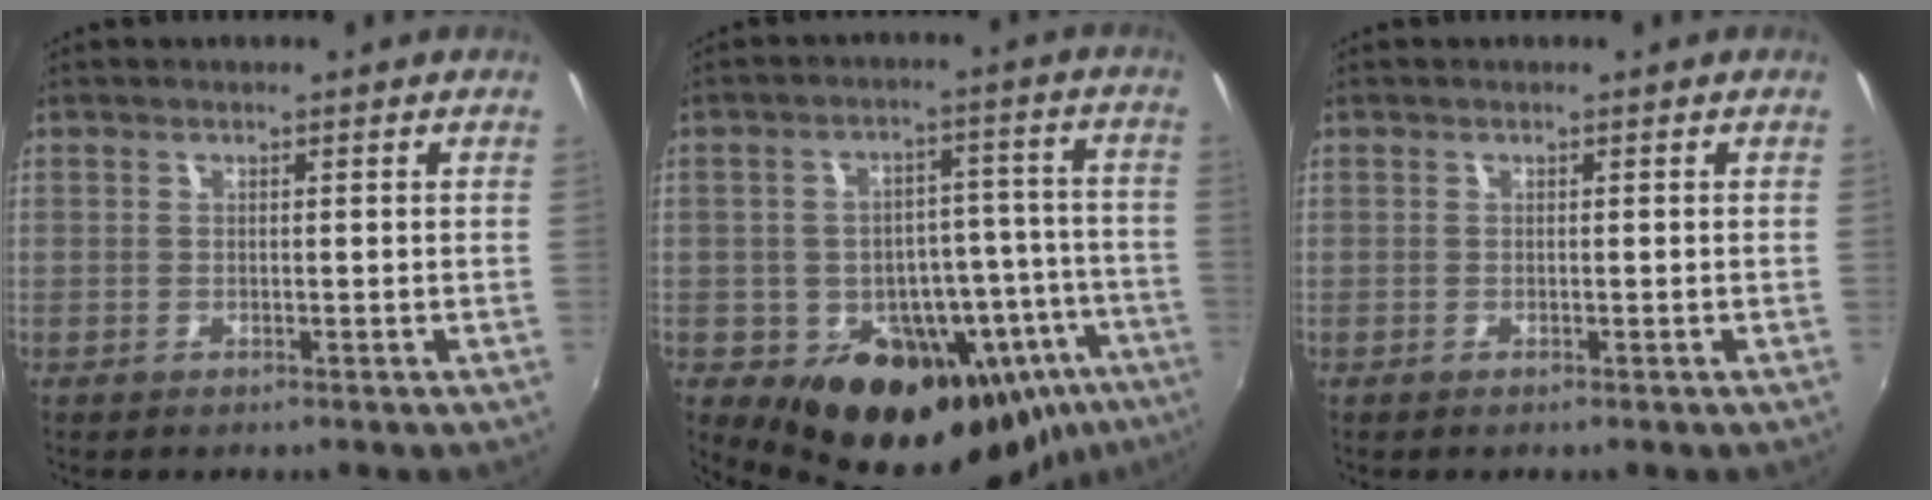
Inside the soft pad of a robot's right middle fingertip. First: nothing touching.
{"total": 24.6, "force": [-13.0, 15.8, 13.7], "torque": [-0.212, 0.021, -0.155]}
{"total": 0.0}